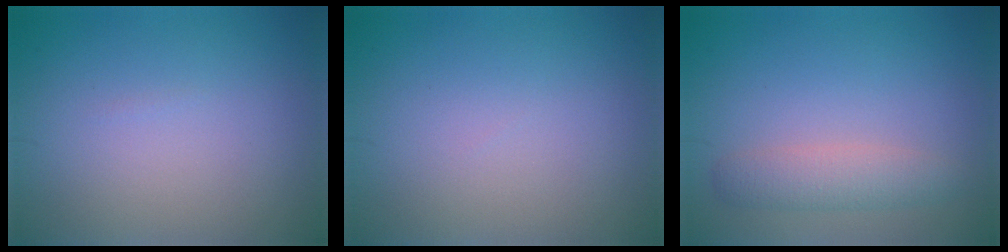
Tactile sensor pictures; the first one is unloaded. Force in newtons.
{"total": 0.0}
{"total": 2.7, "press": 2.7, "slide": 0.1}